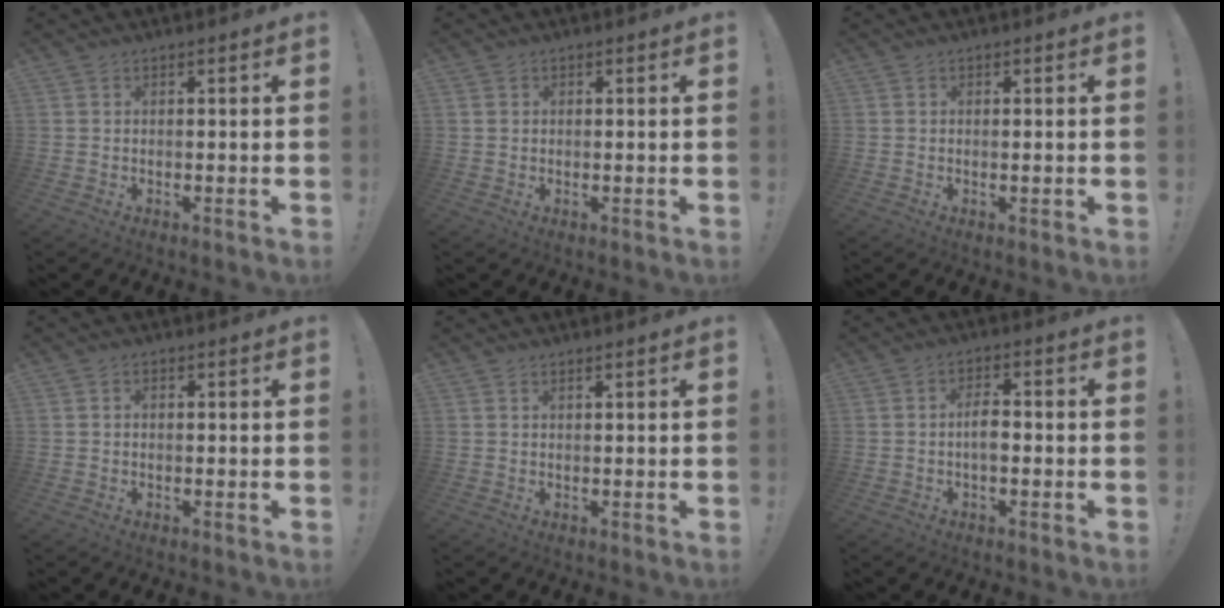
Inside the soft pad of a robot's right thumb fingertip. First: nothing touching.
{"total": 0.8, "force": [0.3, 0.7, 0.2], "torque": [-0.005, 0.004, 0.007]}
{"total": 0.5, "force": [0.2, 0.0, 0.5], "torque": [-0.004, -0.003, 0.003]}
{"total": 1.0, "force": [-0.3, 0.6, 0.7], "torque": [-0.017, 0.004, -0.005]}
{"total": 0.8, "force": [0.5, 0.0, 0.6], "torque": [-0.010, -0.001, 0.009]}
{"total": 4.7, "force": [-0.5, 2.3, 4.1], "torque": [-0.076, 0.004, -0.013]}